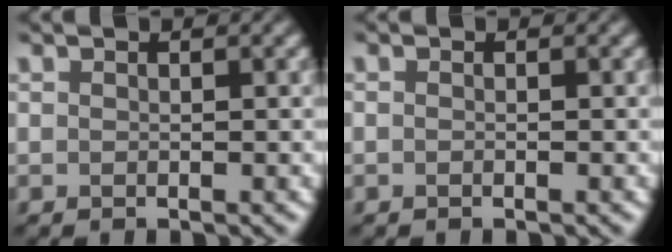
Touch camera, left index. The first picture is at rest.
{"total": 0.0}